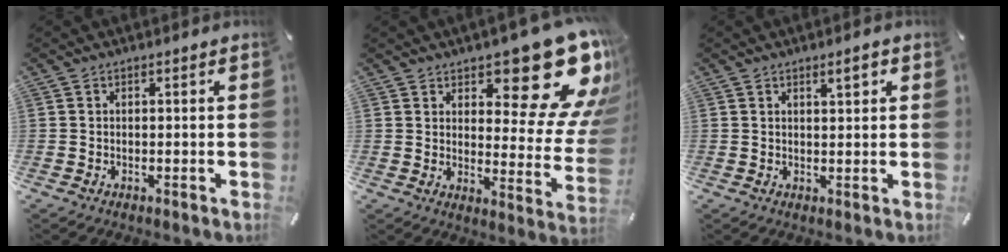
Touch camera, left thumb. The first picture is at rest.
{"total": 20.7, "force": [12.6, 8.6, 14.0], "torque": [-0.151, -0.110, 0.204]}
{"total": 3.1, "force": [1.8, 1.0, 2.3], "torque": [-0.033, -0.003, 0.026]}